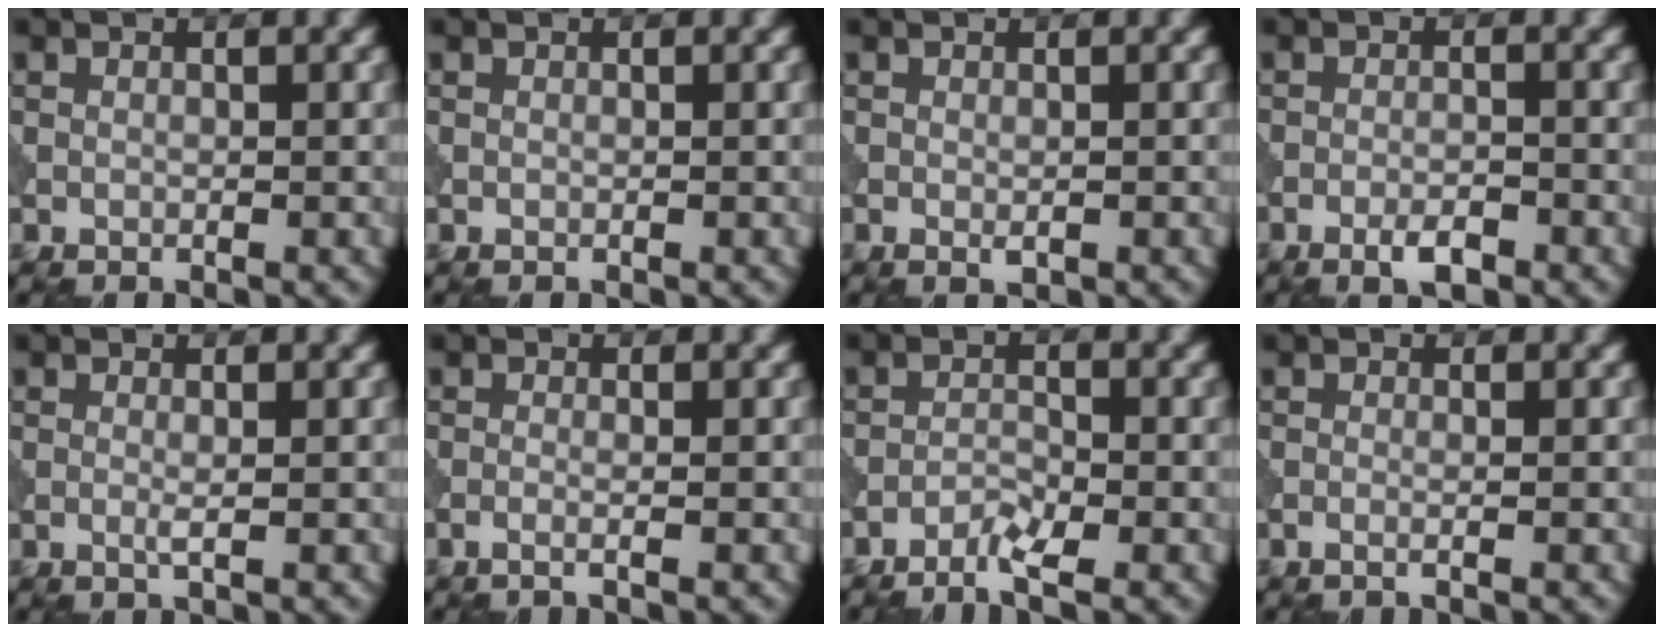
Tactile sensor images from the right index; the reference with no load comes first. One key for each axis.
{"total": 0.0}
{"total": 0.6, "fx": -0.2, "fy": 0.2, "fz": 0.5, "tx": -0.010, "ty": -0.003, "tz": -0.002}
{"total": 2.2, "fx": -1.4, "fy": 0.6, "fz": 1.6, "tx": -0.029, "ty": 0.001, "tz": -0.027}
{"total": 0.8, "fx": -0.1, "fy": 0.0, "fz": 0.8, "tx": -0.019, "ty": -0.003, "tz": -0.003}
{"total": 1.7, "fx": -0.4, "fy": 0.6, "fz": 1.5, "tx": -0.015, "ty": -0.001, "tz": -0.026}
{"total": 2.1, "fx": -1.7, "fy": 0.2, "fz": 1.2, "tx": -0.024, "ty": 0.001, "tz": -0.038}
{"total": 1.4, "fx": -0.3, "fy": 0.5, "fz": 1.3, "tx": -0.014, "ty": -0.001, "tz": -0.021}